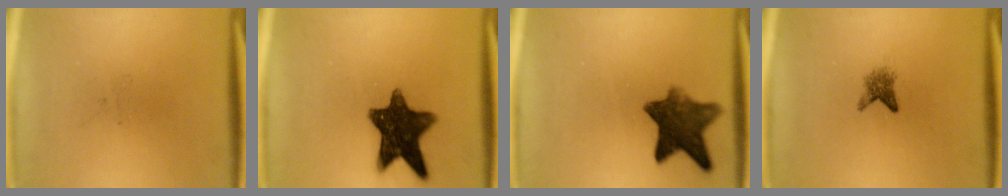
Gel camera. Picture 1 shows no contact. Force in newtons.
{"total": 12.4}
{"total": 9.1}
{"total": 2.1}